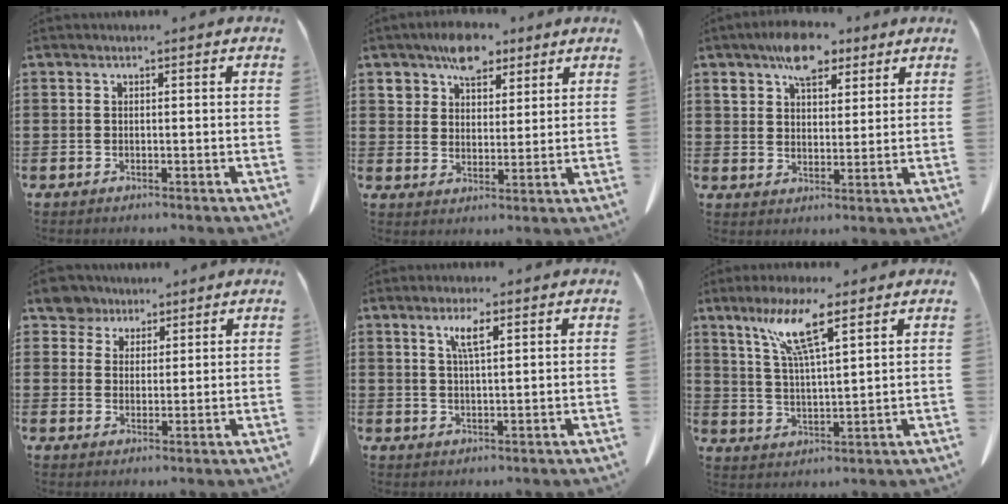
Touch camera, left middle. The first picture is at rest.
{"total": 7.1, "force": [5.3, 4.1, 2.4], "torque": [-0.054, -0.001, 0.097]}
{"total": 8.1, "force": [5.9, 4.0, 3.9], "torque": [-0.072, -0.005, 0.106]}
{"total": 5.0, "force": [4.1, 2.7, 0.8], "torque": [-0.032, -0.005, 0.076]}
{"total": 3.9, "force": [2.0, 0.7, 3.3], "torque": [-0.070, 0.004, 0.033]}
{"total": 8.9, "force": [5.7, 1.0, 6.7], "torque": [-0.146, -0.005, 0.099]}